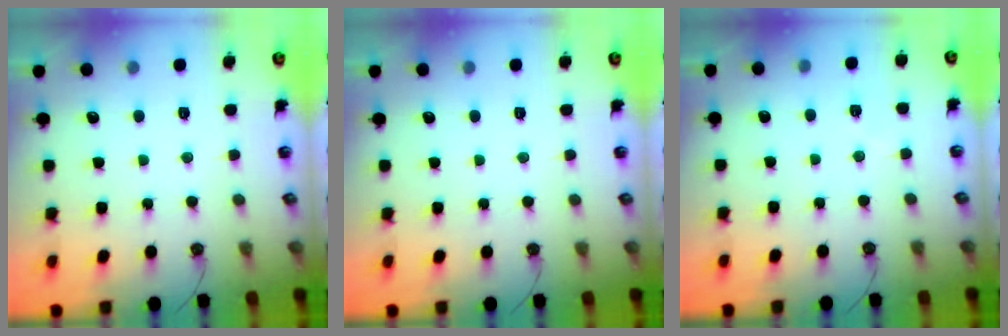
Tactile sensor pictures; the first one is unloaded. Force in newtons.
{"total": 0.0}
{"total": 3.3, "press": 2.6, "slide": 2.1}